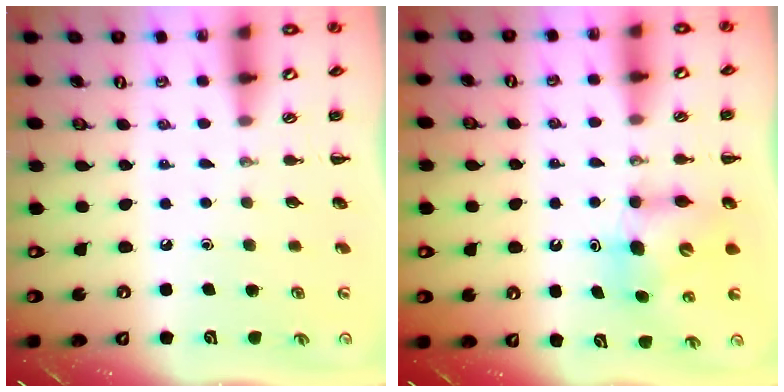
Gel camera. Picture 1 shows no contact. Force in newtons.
{"total": 7.2, "press": 7.2, "slide": 0.4}